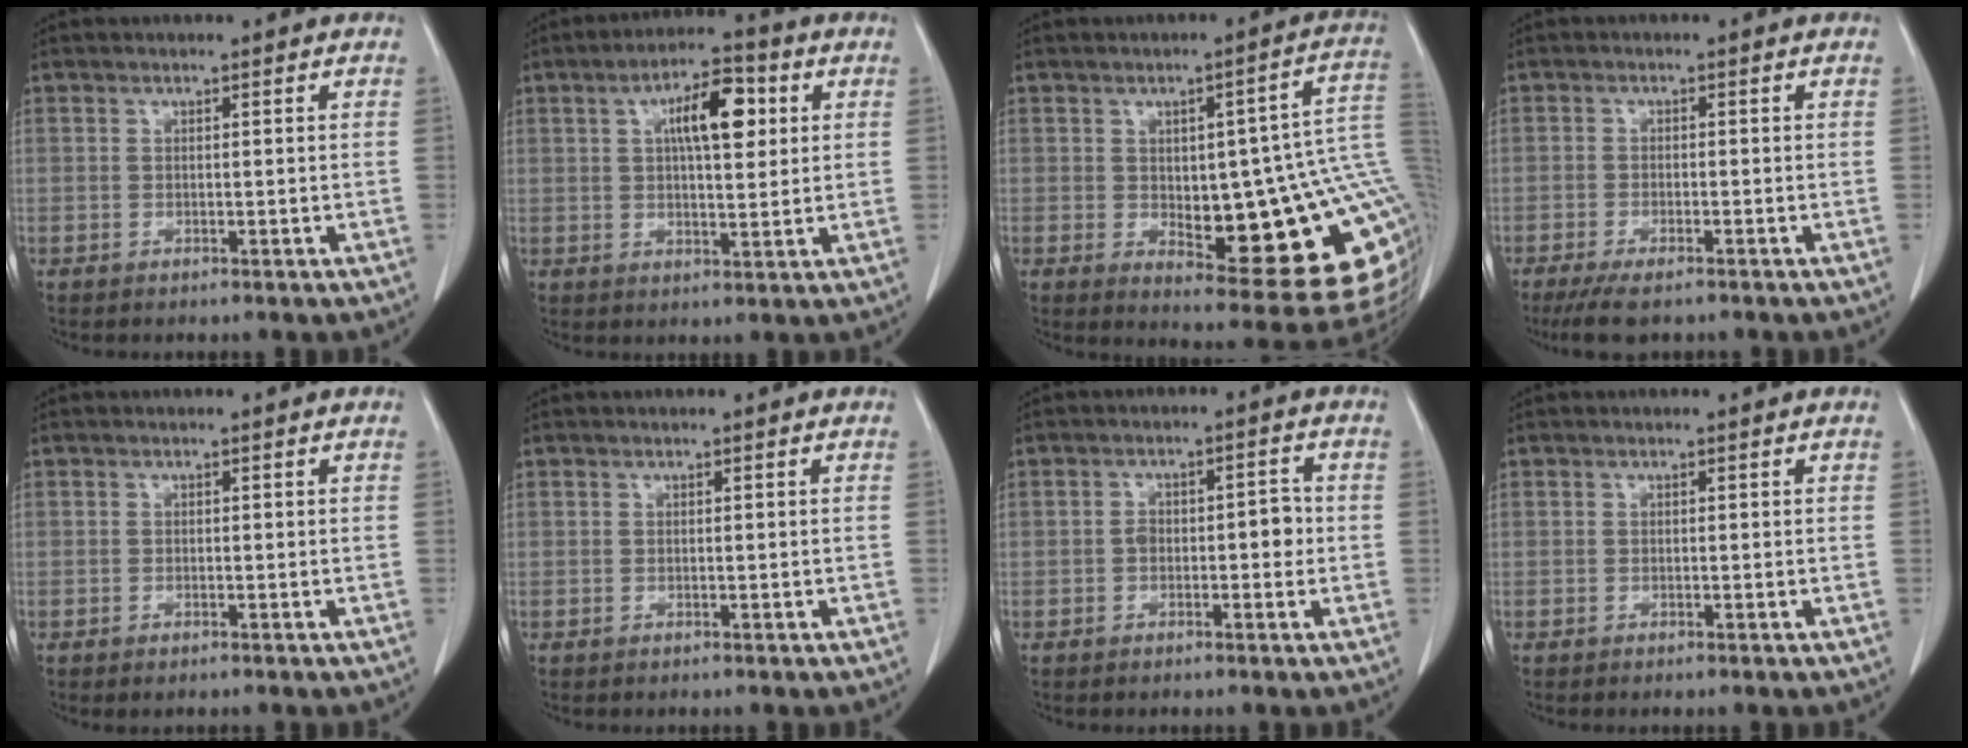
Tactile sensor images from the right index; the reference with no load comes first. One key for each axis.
{"total": 9.0, "fx": 2.8, "fy": 3.0, "fz": 8.0, "tx": -0.132, "ty": 0.017, "tz": 0.043}
{"total": 23.1, "fx": -0.8, "fy": 6.7, "fz": 22.1, "tx": -0.200, "ty": 0.020, "tz": 0.012}
{"total": 5.4, "fx": -4.1, "fy": 1.1, "fz": 3.3, "tx": -0.059, "ty": -0.013, "tz": -0.069}
{"total": 0.7, "fx": -0.5, "fy": 0.2, "fz": 0.5, "tx": -0.008, "ty": -0.002, "tz": -0.006}
{"total": 0.0}
{"total": 4.4, "fx": -0.6, "fy": 2.2, "fz": 3.7, "tx": -0.049, "ty": 0.020, "tz": -0.009}
{"total": 0.0}